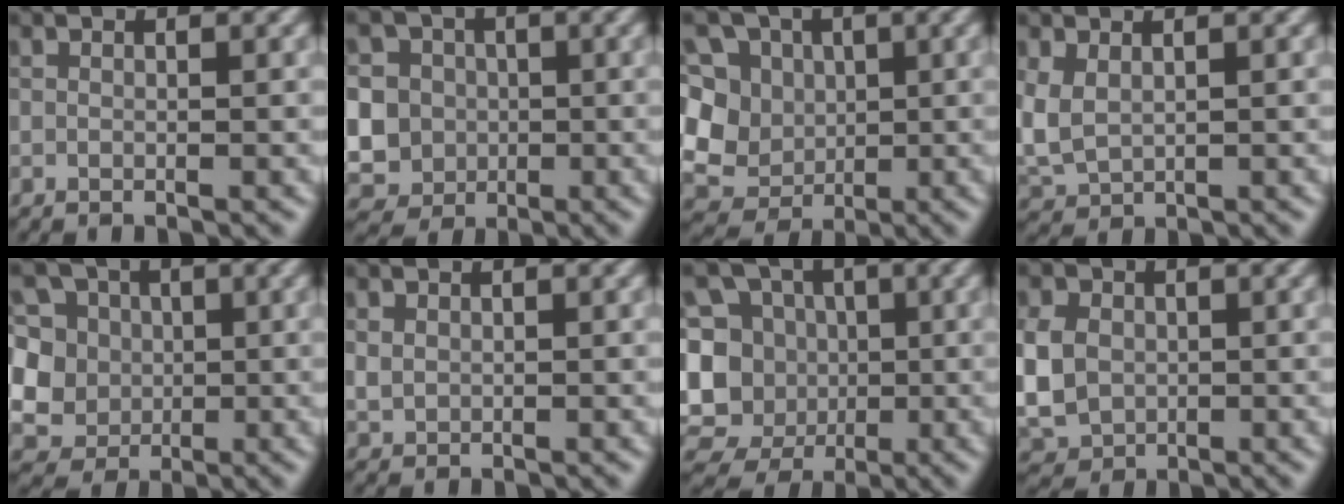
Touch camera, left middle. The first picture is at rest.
{"total": 10.1, "force": [0.6, 9.4, 3.7], "torque": [-0.097, 0.017, -0.010]}
{"total": 8.4, "force": [1.3, 7.3, 4.1], "torque": [-0.076, 0.023, -0.011]}
{"total": 2.9, "force": [0.9, 2.0, 2.0], "torque": [-0.058, -0.001, 0.022]}
{"total": 9.0, "force": [2.3, 7.8, 3.9], "torque": [-0.081, 0.029, 0.013]}
{"total": 1.0, "force": [0.4, 0.9, 0.4], "torque": [-0.009, -0.001, 0.010]}
{"total": 14.6, "force": [-2.2, 13.6, 4.9], "torque": [-0.132, 0.017, -0.054]}
{"total": 7.3, "force": [0.0, 6.2, 3.8], "torque": [-0.095, 0.013, -0.021]}